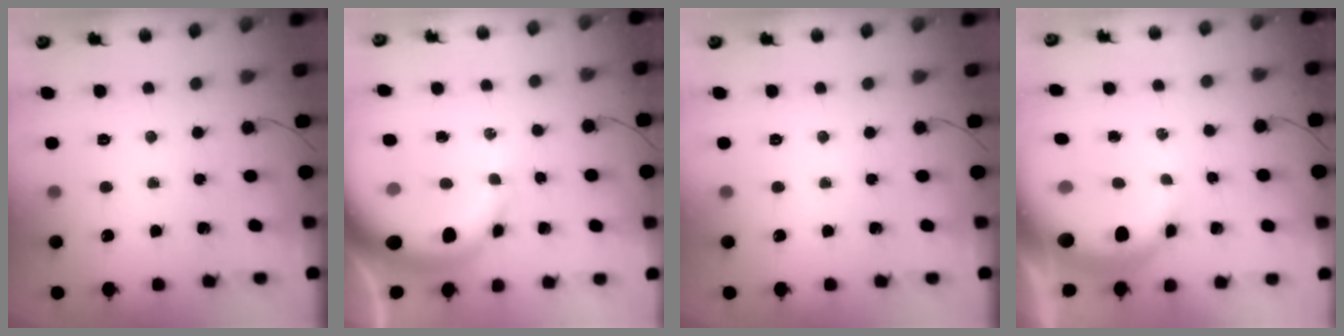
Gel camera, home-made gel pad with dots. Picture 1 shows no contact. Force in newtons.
{"total": 13.1, "press": 12.8, "slide": 2.3}
{"total": 0.0}
{"total": 9.7, "press": 9.5, "slide": 1.8}